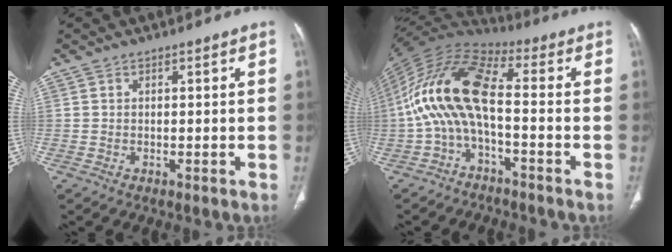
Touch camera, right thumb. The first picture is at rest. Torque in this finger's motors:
{"motor_torque": [1.48, 3.53, 2.32, -0.45, 0.28]}